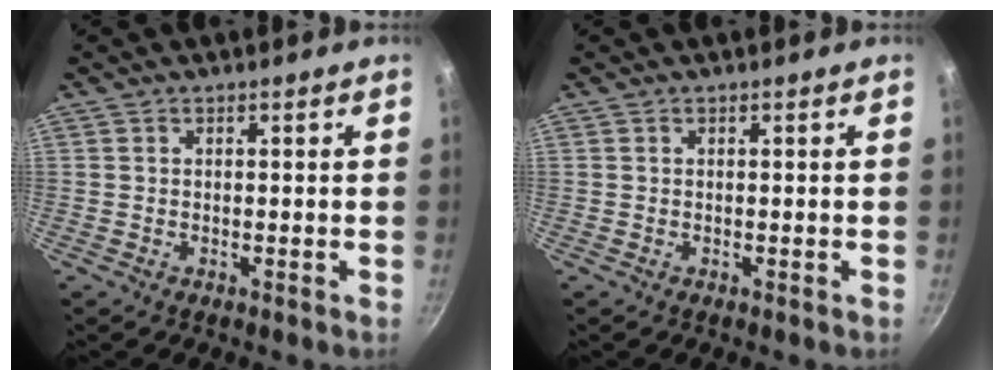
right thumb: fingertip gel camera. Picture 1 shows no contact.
{"total": 0.0}